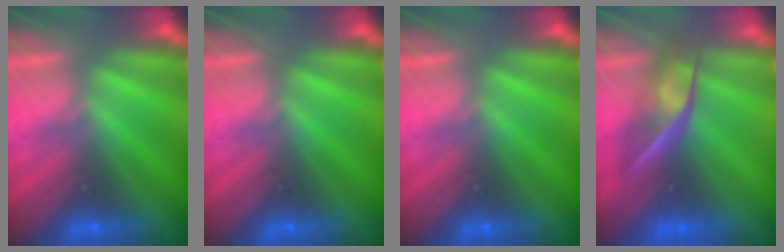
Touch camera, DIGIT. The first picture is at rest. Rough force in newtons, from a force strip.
{"total": 0.0}
{"total": 0.0}
{"total": 2.6}